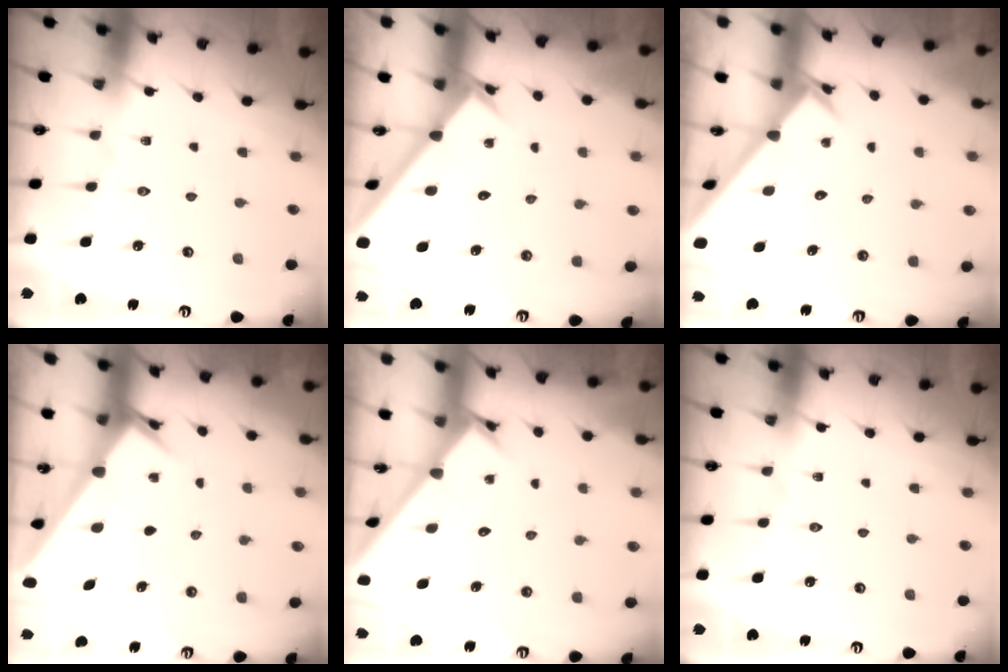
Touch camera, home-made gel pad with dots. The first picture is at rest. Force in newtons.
{"total": 1.8, "press": 1.8, "slide": 0.2}
{"total": 2.5, "press": 2.5, "slide": 0.2}
{"total": 2.8, "press": 2.8, "slide": 0.2}
{"total": 1.6, "press": 1.6, "slide": 0.1}
{"total": 0.0}